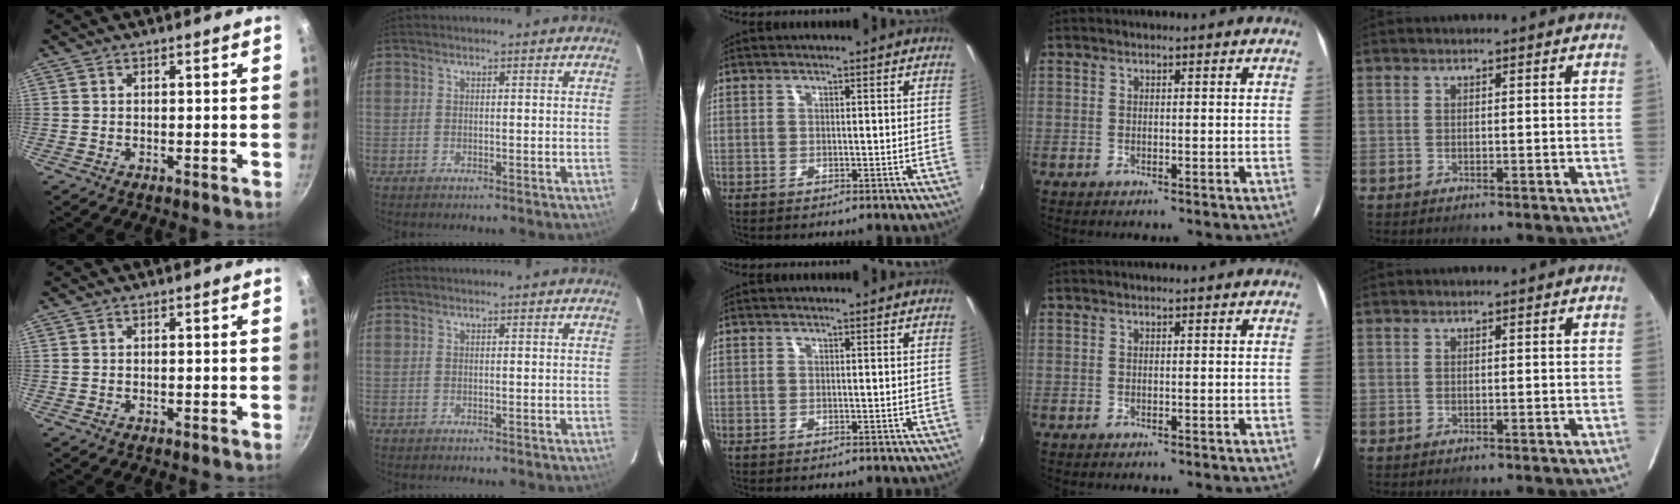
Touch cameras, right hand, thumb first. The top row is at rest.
{}